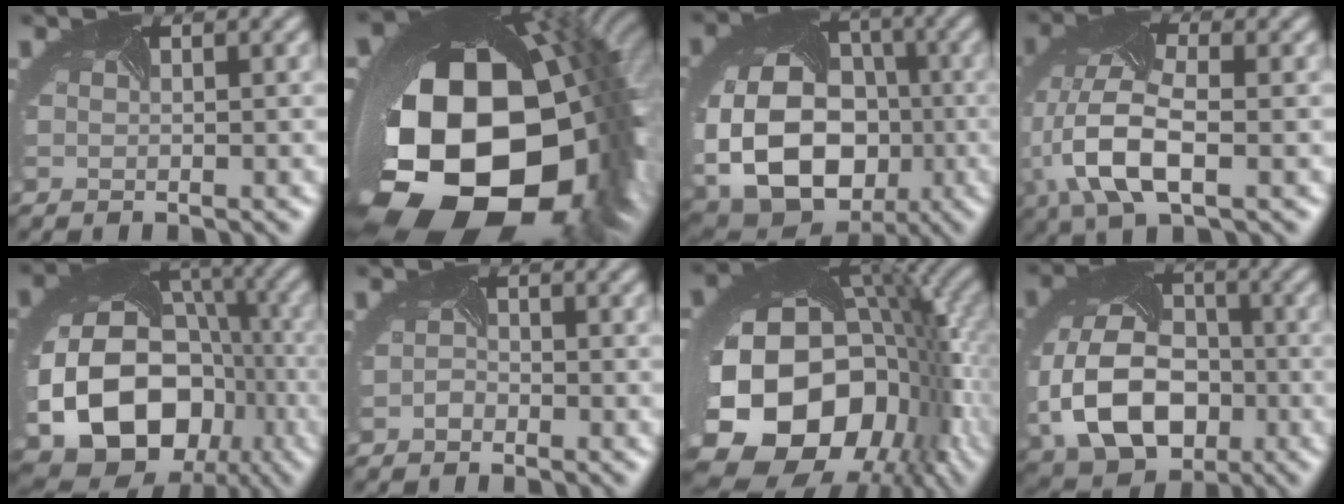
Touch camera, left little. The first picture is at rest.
{"total": 22.8, "force": [-5.0, 14.7, 16.8], "torque": [-0.300, -0.109, -0.053]}
{"total": 16.2, "force": [-2.8, 12.6, 9.8], "torque": [-0.185, -0.030, -0.050]}
{"total": 8.7, "force": [-2.2, 4.3, 7.2], "torque": [-0.172, -0.009, -0.047]}
{"total": 19.0, "force": [-5.7, 15.3, 9.7], "torque": [-0.183, -0.049, -0.086]}
{"total": 1.0, "force": [-0.9, 0.4, 0.1], "torque": [-0.009, -0.004, -0.017]}
{"total": 18.7, "force": [-4.5, 13.3, 12.3], "torque": [-0.248, -0.047, -0.060]}
{"total": 11.3, "force": [-2.8, 7.9, 7.6], "torque": [-0.172, -0.027, -0.051]}